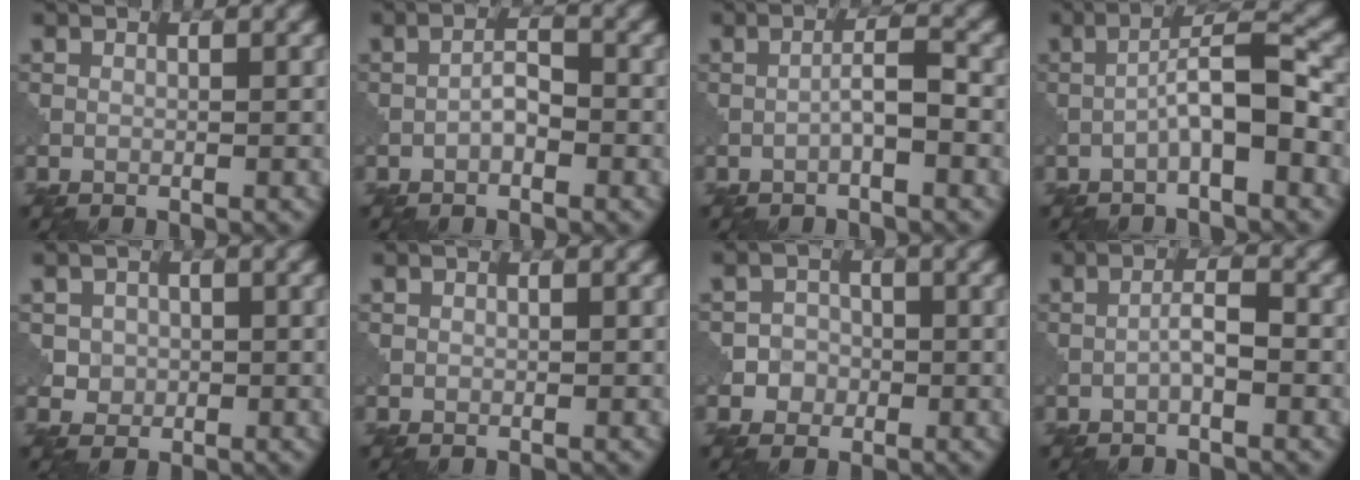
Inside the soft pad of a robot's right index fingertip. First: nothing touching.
{"total": 1.9, "force": [-0.8, 0.8, 1.6], "torque": [-0.029, 0.007, -0.019]}
{"total": 2.2, "force": [-0.9, 0.3, 2.1], "torque": [-0.037, 0.010, -0.019]}
{"total": 4.9, "force": [-1.6, 1.0, 4.6], "torque": [-0.079, 0.019, -0.035]}
{"total": 2.5, "force": [0.4, 2.3, 0.8], "torque": [-0.010, -0.001, 0.014]}
{"total": 0.0}
{"total": 2.6, "force": [-0.9, 2.4, 0.4], "torque": [0.019, 0.006, -0.026]}
{"total": 2.1, "force": [-0.7, 0.4, 1.9], "torque": [-0.036, 0.007, -0.017]}